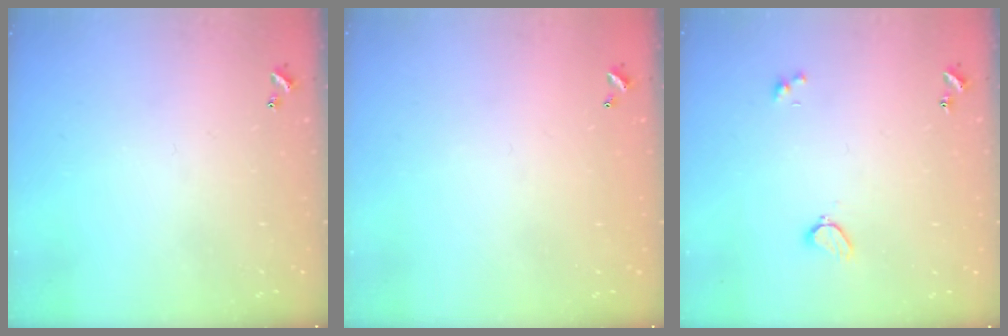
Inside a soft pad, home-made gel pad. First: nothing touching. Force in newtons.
{"total": 2.7, "press": 2.7, "slide": 0.1}
{"total": 1.7, "press": 1.6, "slide": 0.6}